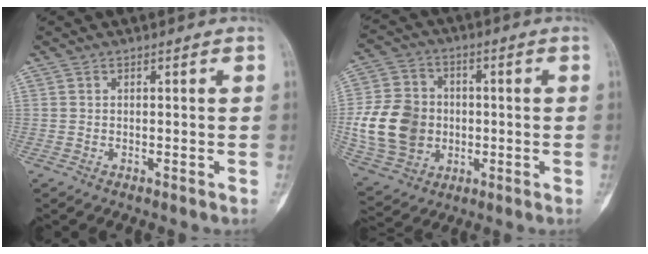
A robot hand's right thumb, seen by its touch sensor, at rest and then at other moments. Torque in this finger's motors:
{"motor_torque": [0.86, 0.86, 0.49, -0.44, 0.28]}